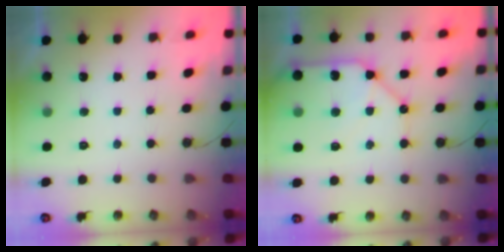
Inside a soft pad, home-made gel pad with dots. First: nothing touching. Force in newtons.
{"total": 14.4, "press": 14.3, "slide": 1.8}